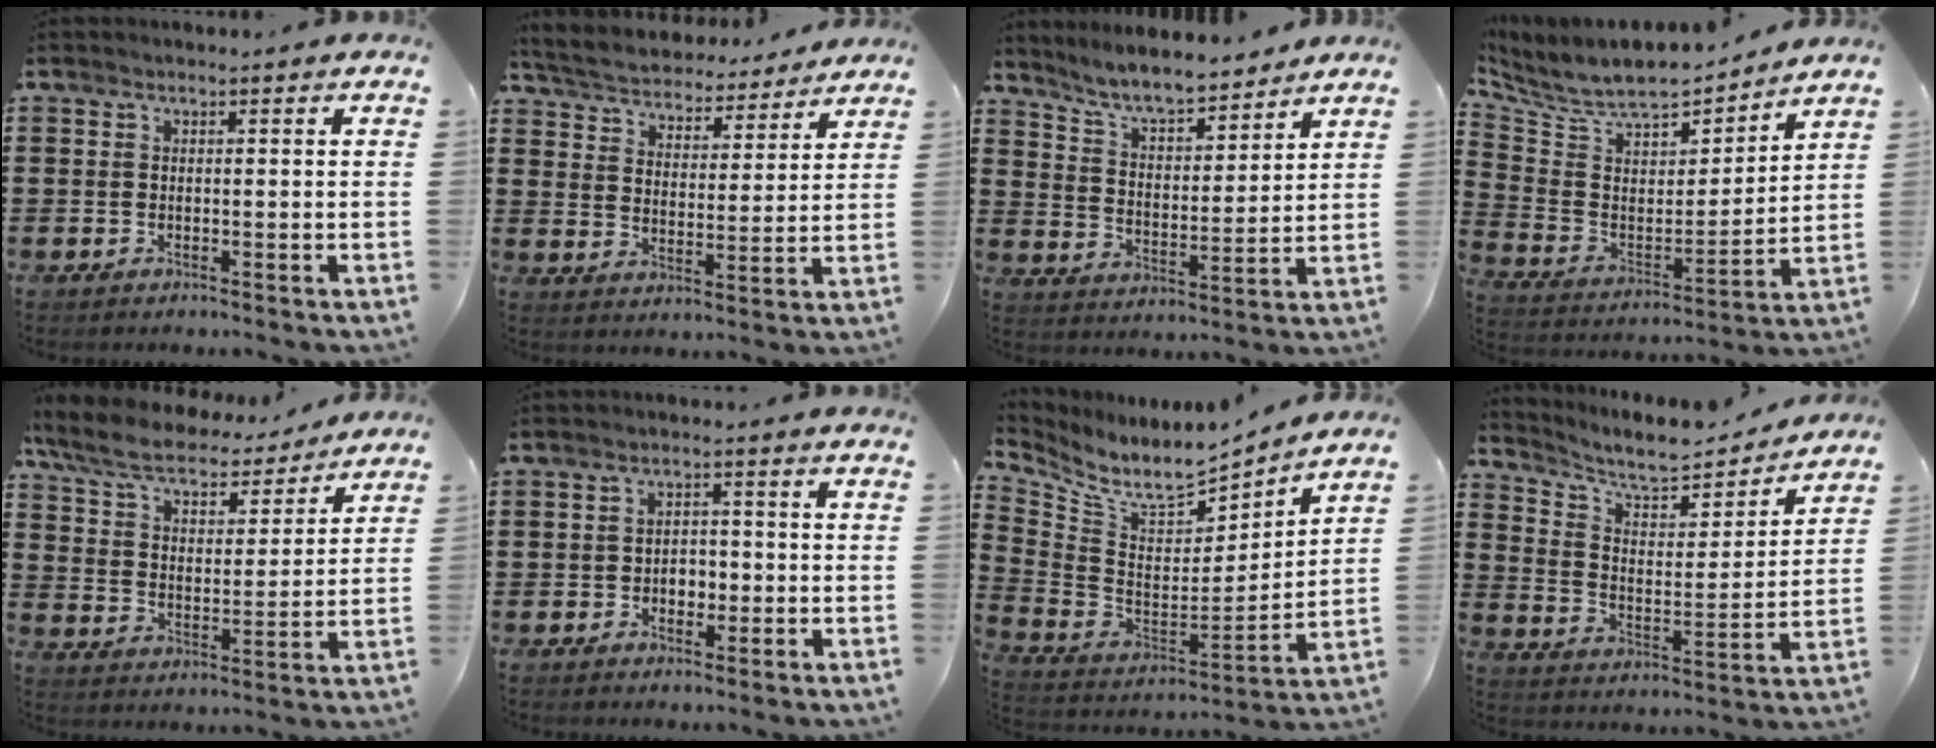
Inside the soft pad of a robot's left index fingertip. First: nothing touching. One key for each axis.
{"total": 4.7, "fx": 4.7, "fy": 0.2, "fz": 0.2, "tx": -0.031, "ty": -0.037, "tz": 0.076}
{"total": 7.1, "fx": 6.6, "fy": 0.7, "fz": 2.7, "tx": -0.075, "ty": -0.032, "tz": 0.116}
{"total": 7.4, "fx": 6.6, "fy": 2.4, "fz": 2.4, "tx": -0.083, "ty": -0.051, "tz": 0.113}
{"total": 7.7, "fx": 6.7, "fy": 1.7, "fz": 3.4, "tx": -0.094, "ty": -0.036, "tz": 0.114}
{"total": 2.6, "fx": -0.8, "fy": 1.8, "fz": 1.7, "tx": -0.036, "ty": 0.005, "tz": -0.018}
{"total": 7.8, "fx": 6.8, "fy": 1.9, "fz": 3.2, "tx": -0.097, "ty": -0.055, "tz": 0.116}
{"total": 7.1, "fx": 6.4, "fy": 1.5, "fz": 2.6, "tx": -0.081, "ty": -0.044, "tz": 0.108}